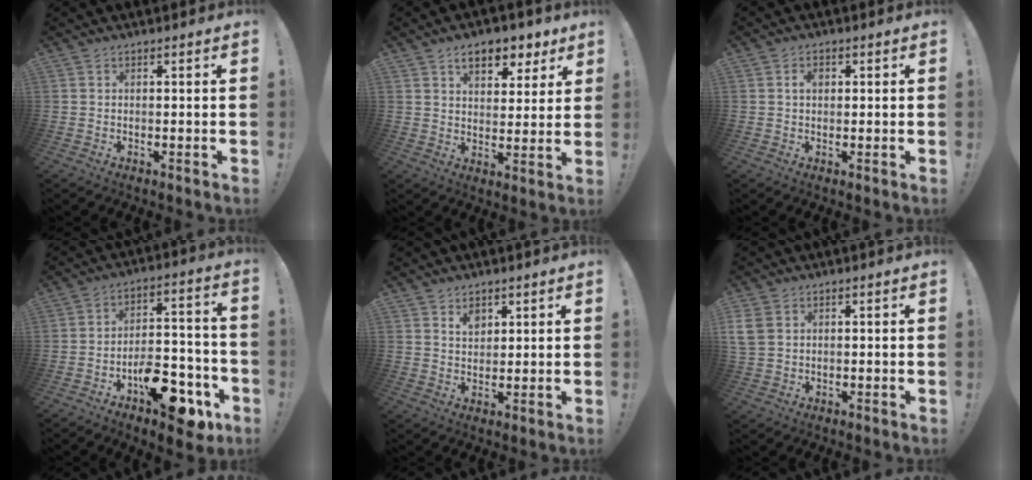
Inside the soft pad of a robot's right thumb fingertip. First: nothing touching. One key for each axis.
{"total": 9.5, "fx": 5.8, "fy": 5.3, "fz": 5.4, "tx": -0.069, "ty": -0.029, "tz": 0.102}
{"total": 2.4, "fx": 0.6, "fy": 1.6, "fz": 1.7, "tx": -0.028, "ty": 0.003, "tz": 0.007}
{"total": 14.6, "fx": -8.5, "fy": 6.7, "fz": 9.8, "tx": -0.109, "ty": 0.070, "tz": -0.134}
{"total": 4.0, "fx": 2.7, "fy": 2.6, "fz": 1.5, "tx": -0.023, "ty": -0.010, "tz": 0.048}
{"total": 5.1, "fx": 1.2, "fy": 4.1, "fz": 2.7, "tx": -0.059, "ty": 0.003, "tz": 0.027}